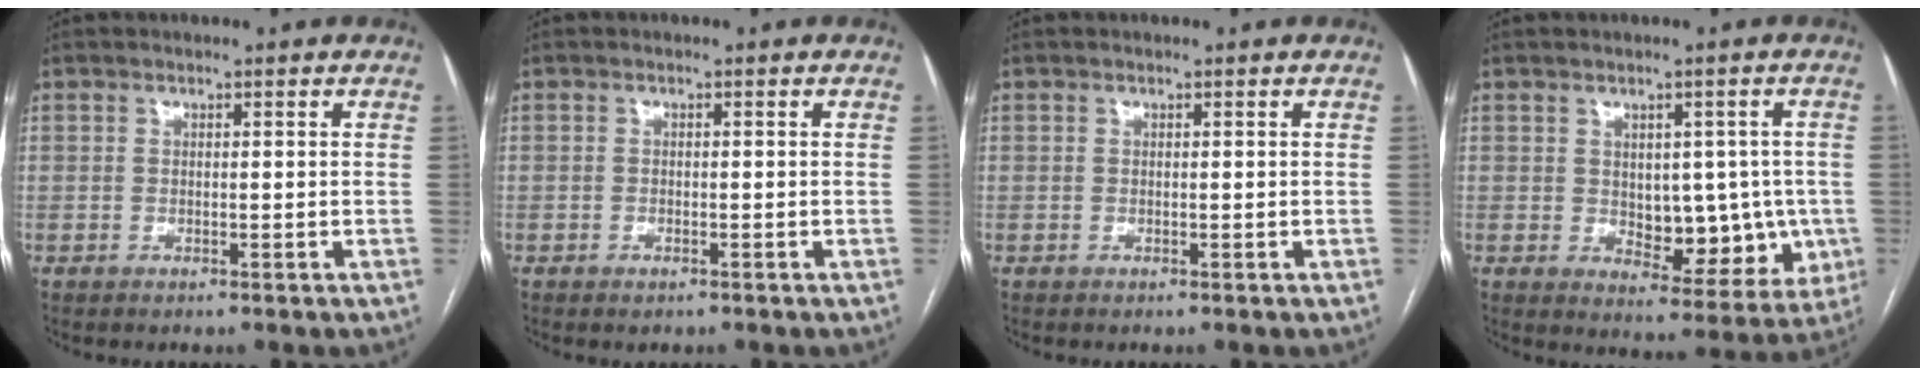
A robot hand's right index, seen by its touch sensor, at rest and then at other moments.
{"total": 0.8, "force": [-0.5, 0.3, 0.4], "torque": [-0.009, -0.001, -0.005]}
{"total": 0.0}
{"total": 10.1, "force": [-0.5, 5.9, 8.2], "torque": [-0.086, 0.006, 0.012]}